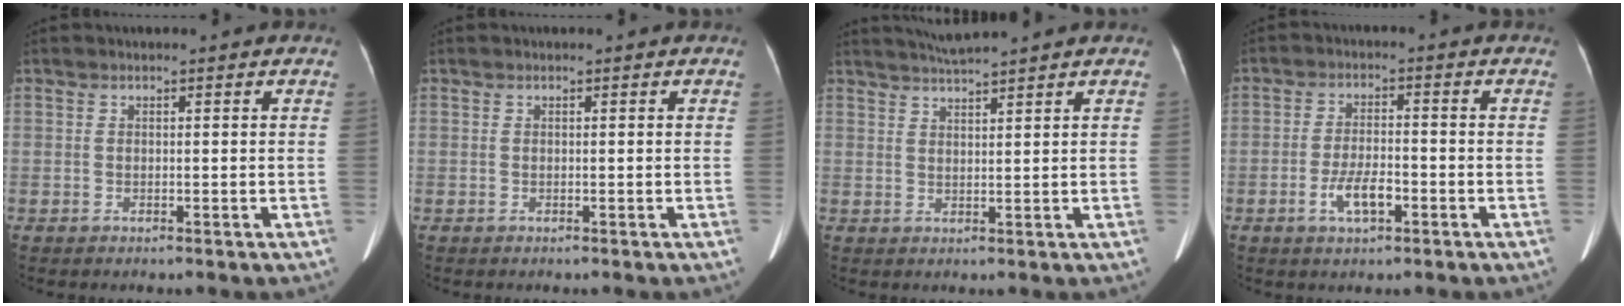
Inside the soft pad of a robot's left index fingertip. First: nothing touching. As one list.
[{"total": 0.0}, {"total": 4.0, "force": [3.7, -1.1, 1.2], "torque": [-0.022, 0.013, 0.069]}, {"total": 5.1, "force": [-2.3, 1.8, 4.2], "torque": [-0.086, 0.001, -0.039]}]